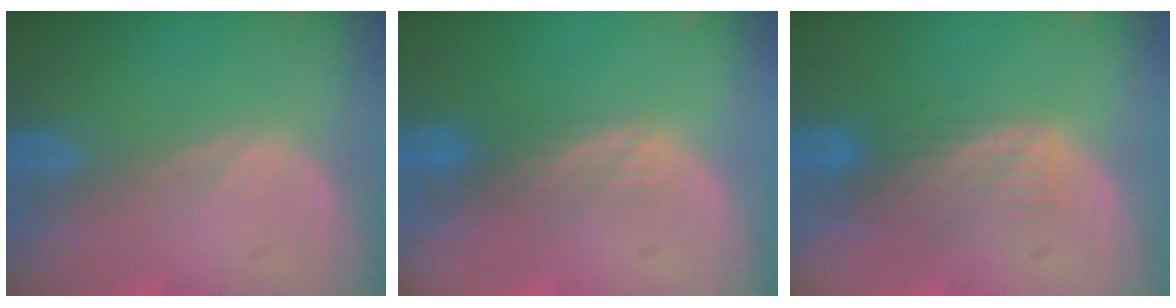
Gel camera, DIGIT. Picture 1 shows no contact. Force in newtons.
{"total": 2.2, "press": 2.2, "slide": 0.2}
{"total": 4.3, "press": 3.6, "slide": 2.4}